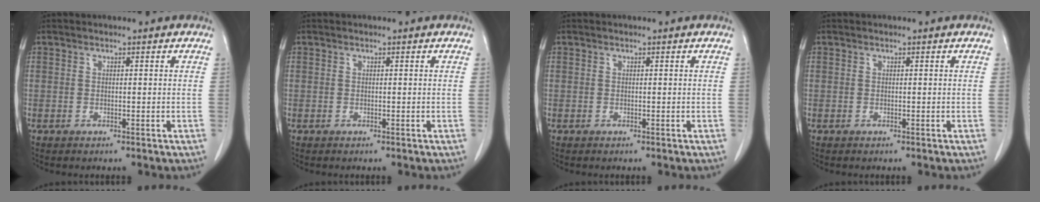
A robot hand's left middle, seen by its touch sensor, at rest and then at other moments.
{"total": 0.0}
{"total": 0.0}
{"total": 0.0}